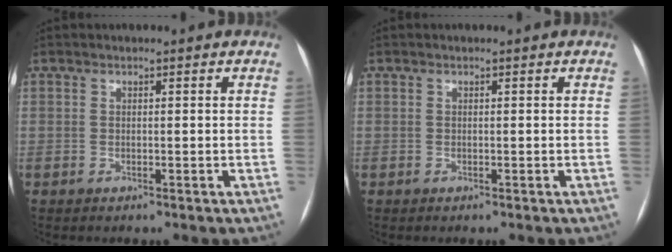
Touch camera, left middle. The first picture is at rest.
{"total": 0.0}